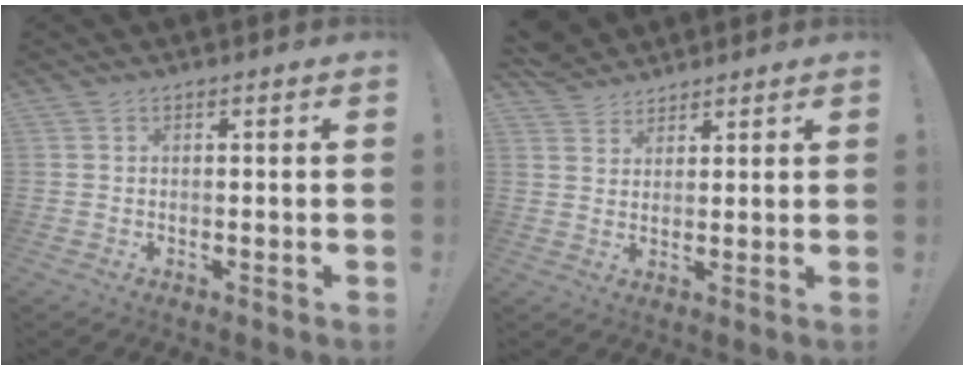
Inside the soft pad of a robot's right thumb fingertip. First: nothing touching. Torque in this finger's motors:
{"motor_torque": [-0.79, 0.61, -0.48, 0.54, 0.01]}